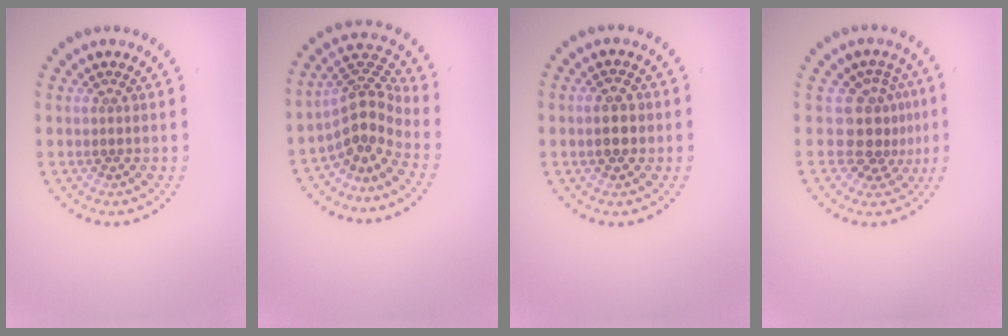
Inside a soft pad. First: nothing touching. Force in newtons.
{"total": 4.1, "press": 2.9, "slide": 2.9}
{"total": 2.2, "press": 2.2, "slide": 0.1}
{"total": 3.4, "press": 2.4, "slide": 2.4}